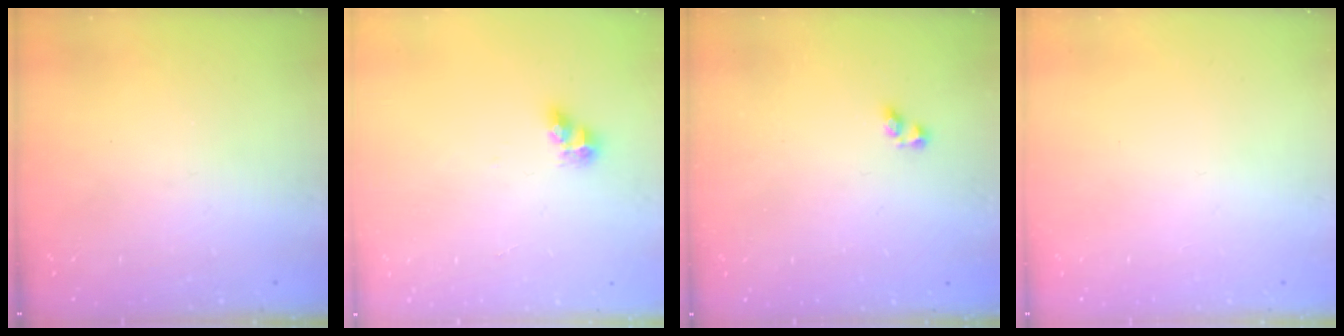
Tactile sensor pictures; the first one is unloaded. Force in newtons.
{"total": 6.0, "press": 6.0, "slide": 0.1}
{"total": 2.9, "press": 2.9, "slide": 0.6}
{"total": 0.0}